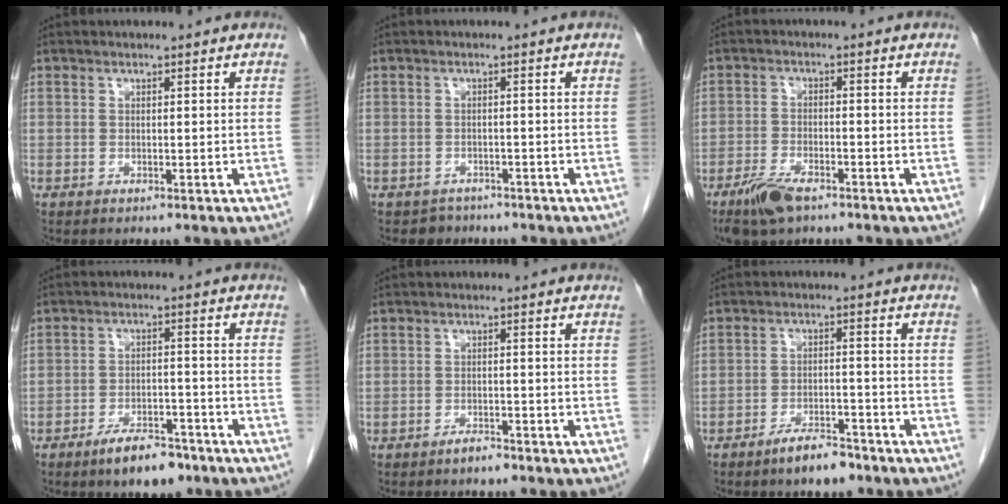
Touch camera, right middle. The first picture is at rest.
{"total": 2.3, "force": [-1.8, 1.4, -0.5], "torque": [-0.005, 0.003, -0.028]}
{"total": 5.9, "force": [-4.1, 1.9, 3.8], "torque": [-0.079, -0.008, -0.073]}
{"total": 7.0, "force": [-5.1, 2.4, 4.2], "torque": [-0.076, -0.002, -0.080]}
{"total": 1.8, "force": [-1.6, 0.4, 0.9], "torque": [-0.021, -0.002, -0.025]}
{"total": 5.4, "force": [-4.2, 1.5, 3.0], "torque": [-0.059, -0.001, -0.069]}